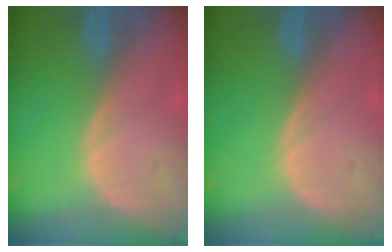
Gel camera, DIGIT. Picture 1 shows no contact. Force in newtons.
{"total": 0.0}